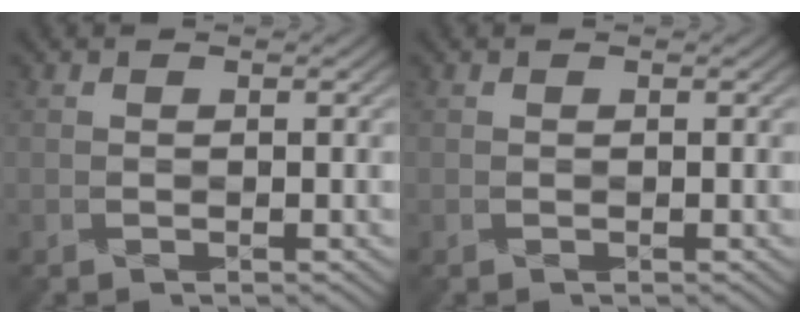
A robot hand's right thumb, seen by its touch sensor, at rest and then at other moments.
{"total": 0.0}